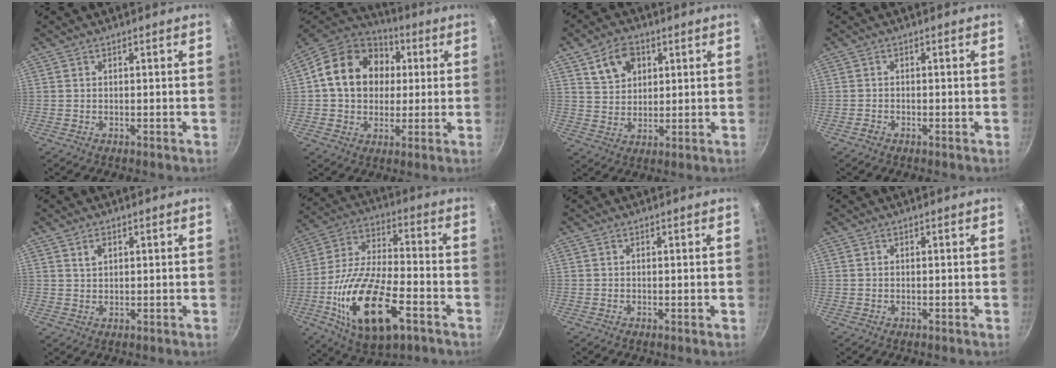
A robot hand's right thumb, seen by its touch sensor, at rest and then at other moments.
{"total": 18.4, "force": [3.2, 14.6, 10.8], "torque": [-0.160, 0.024, 0.041]}
{"total": 7.9, "force": [3.5, 5.7, 4.3], "torque": [-0.055, -0.003, 0.063]}
{"total": 1.0, "force": [-0.8, 0.4, 0.3], "torque": [-0.014, 0.006, -0.019]}
{"total": 2.2, "force": [1.1, 1.3, 1.4], "torque": [-0.017, 0.000, 0.022]}
{"total": 22.1, "force": [-8.1, 10.0, 18.0], "torque": [-0.331, 0.022, -0.144]}
{"total": 0.0}
{"total": 0.0}